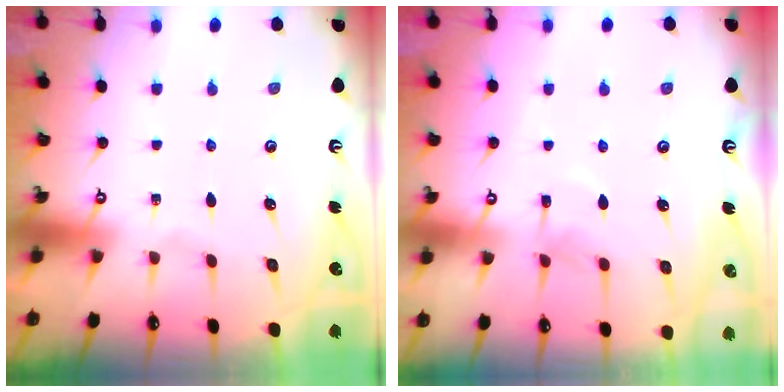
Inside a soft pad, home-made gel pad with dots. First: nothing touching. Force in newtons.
{"total": 8.1, "press": 8.1, "slide": 0.6}